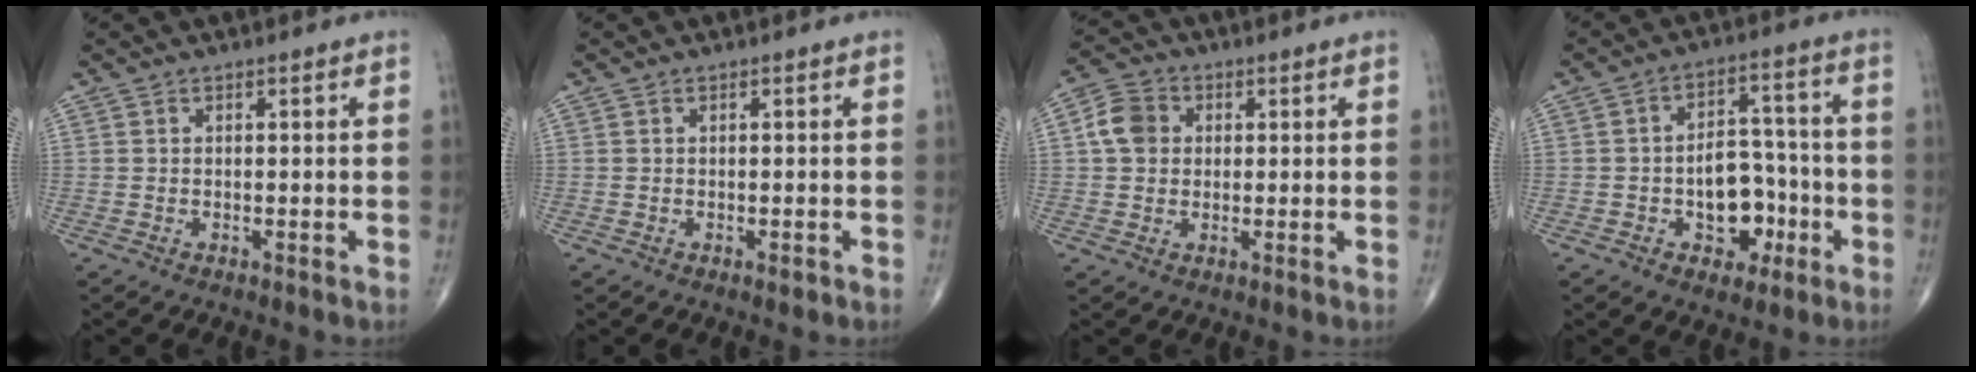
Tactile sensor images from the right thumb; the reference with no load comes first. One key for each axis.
{"total": 0.6, "fx": -0.3, "fy": 0.2, "fz": 0.5, "tx": -0.004, "ty": -0.002, "tz": -0.006}
{"total": 6.1, "fx": 1.0, "fy": 5.1, "fz": 3.2, "tx": -0.052, "ty": 0.010, "tz": 0.009}
{"total": 10.1, "fx": -3.2, "fy": 6.8, "fz": 6.7, "tx": -0.055, "ty": 0.040, "tz": -0.044}